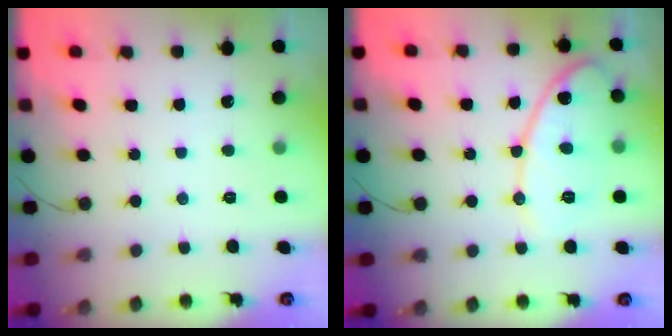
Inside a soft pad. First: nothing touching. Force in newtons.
{"total": 12.8, "press": 12.8, "slide": 0.9}